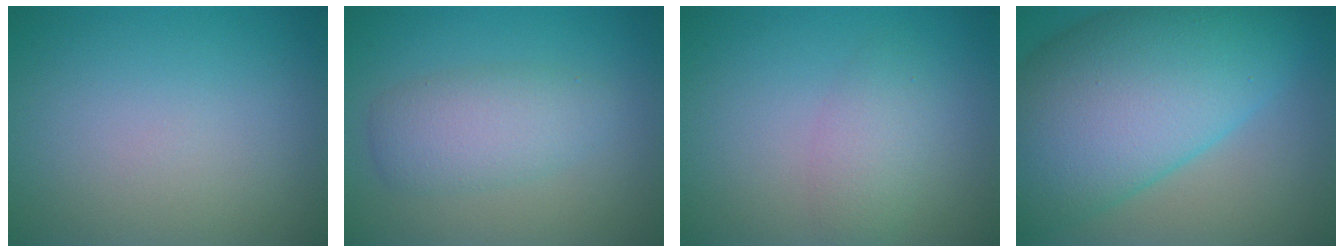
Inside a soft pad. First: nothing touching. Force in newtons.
{"total": 2.9, "press": 2.9, "slide": 0.2}
{"total": 2.3, "press": 2.3, "slide": 0.0}
{"total": 15.1, "press": 15.1, "slide": 0.4}